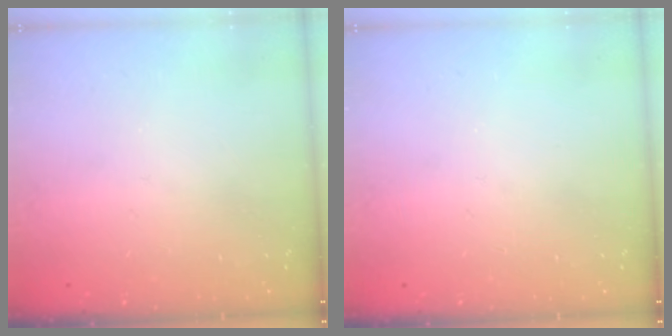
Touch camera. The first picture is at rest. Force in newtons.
{"total": 0.0}